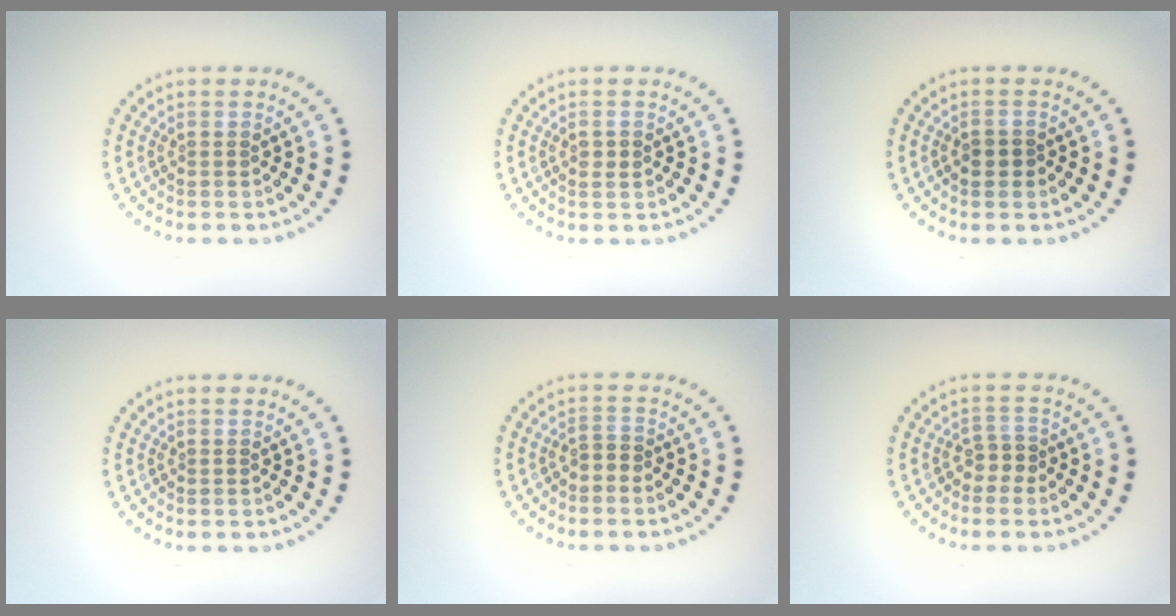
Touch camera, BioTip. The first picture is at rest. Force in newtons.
{"total": 1.1, "press": 1.0, "slide": 0.3}
{"total": 1.6, "press": 1.5, "slide": 0.3}
{"total": 0.0}
{"total": 1.3, "press": 1.0, "slide": 0.9}
{"total": 1.6, "press": 1.3, "slide": 0.9}